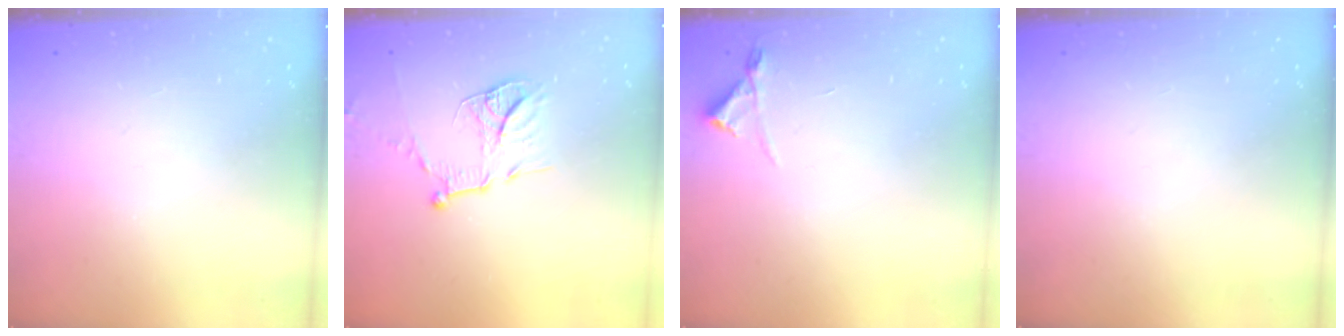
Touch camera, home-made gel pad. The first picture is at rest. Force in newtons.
{"total": 14.1, "press": 14.1, "slide": 1.4}
{"total": 3.0, "press": 2.9, "slide": 0.5}
{"total": 0.0}